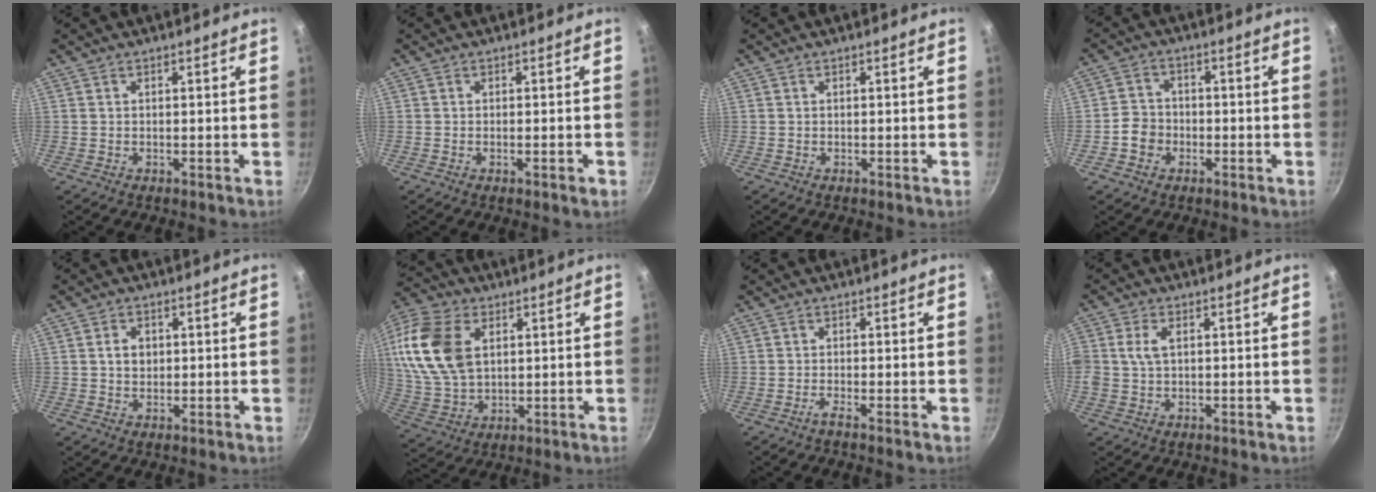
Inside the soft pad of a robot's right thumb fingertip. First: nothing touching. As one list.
[{"total": 1.7, "force": [-0.8, 0.2, 1.5], "torque": [-0.028, 0.002, -0.016]}, {"total": 0.0}, {"total": 4.9, "force": [-1.9, 4.2, 1.7], "torque": [-0.008, 0.022, -0.040]}, {"total": 4.0, "force": [0.7, 3.2, 2.3], "torque": [-0.023, 0.003, 0.009]}, {"total": 19.6, "force": [5.1, 12.9, 13.8], "torque": [-0.278, -0.005, 0.102]}, {"total": 1.2, "force": [-0.8, -0.4, 0.8], "torque": [-0.026, 0.001, -0.020]}, {"total": 4.5, "force": [0.8, 2.7, 3.5], "torque": [-0.070, 0.008, 0.014]}]